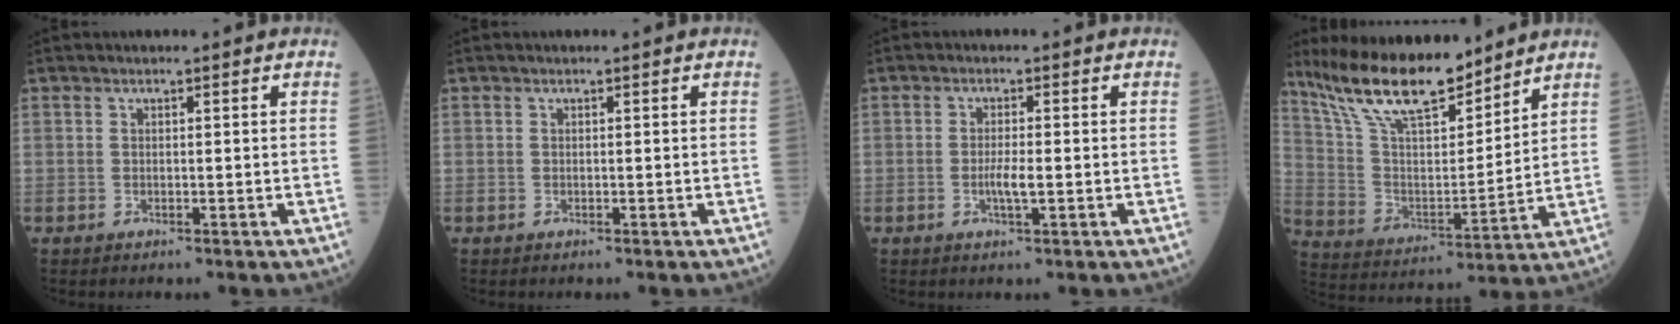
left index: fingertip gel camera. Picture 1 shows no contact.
{"total": 0.0}
{"total": 2.4, "force": [-0.6, 0.2, 2.3], "torque": [-0.041, -0.003, -0.010]}
{"total": 17.0, "force": [14.0, 3.9, 8.9], "torque": [-0.159, 0.007, 0.262]}